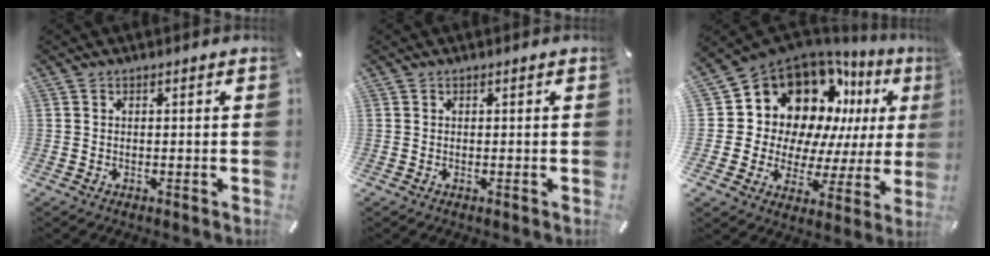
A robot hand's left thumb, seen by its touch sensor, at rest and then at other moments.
{"total": 0.0}
{"total": 15.6, "force": [9.8, 10.8, 5.7], "torque": [-0.086, -0.110, 0.182]}